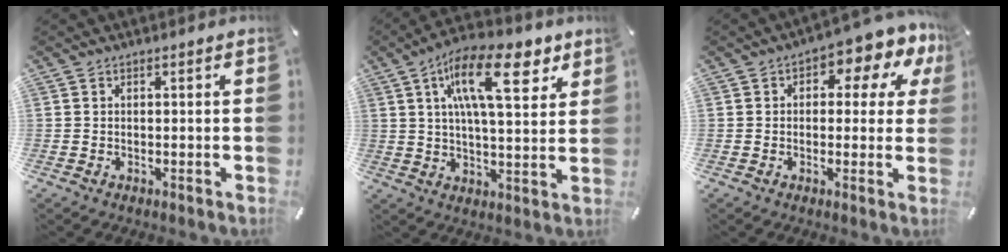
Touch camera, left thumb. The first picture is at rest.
{"total": 17.7, "force": [7.8, 6.9, 14.3], "torque": [-0.226, -0.012, 0.122]}
{"total": 8.4, "force": [3.6, 4.3, 6.2], "torque": [-0.080, -0.024, 0.054]}